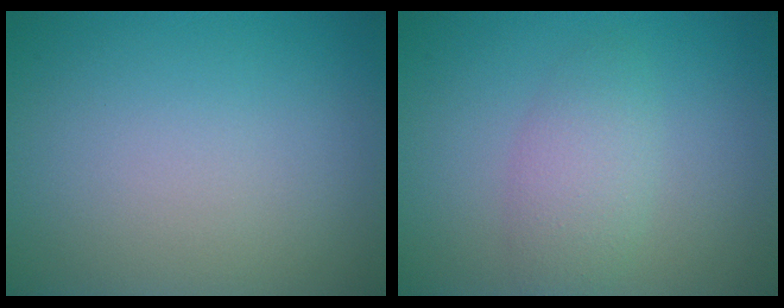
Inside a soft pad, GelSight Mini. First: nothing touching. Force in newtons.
{"total": 2.8, "press": 2.8, "slide": 0.2}